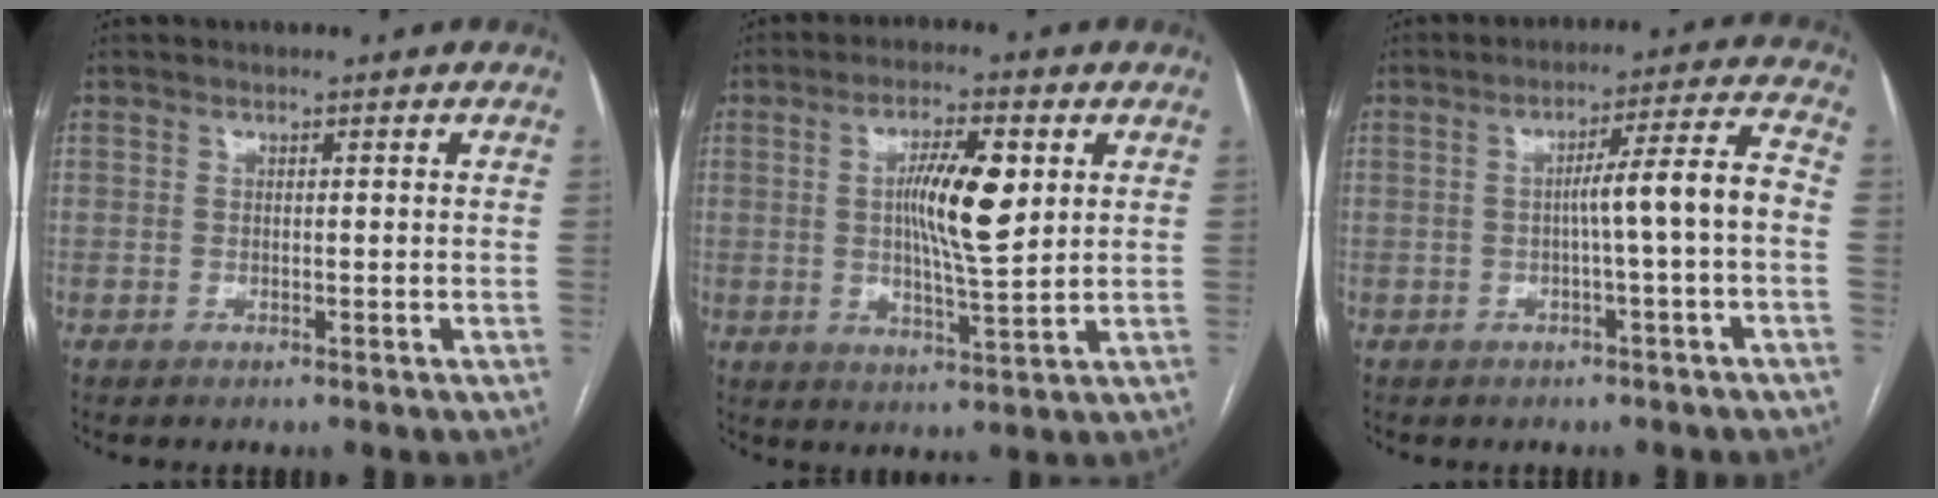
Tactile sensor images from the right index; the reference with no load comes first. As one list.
[{"total": 9.5, "force": [2.0, 1.6, 9.2], "torque": [-0.163, 0.001, 0.036]}, {"total": 7.2, "force": [-1.2, -0.7, 7.0], "torque": [-0.106, 0.020, -0.014]}]